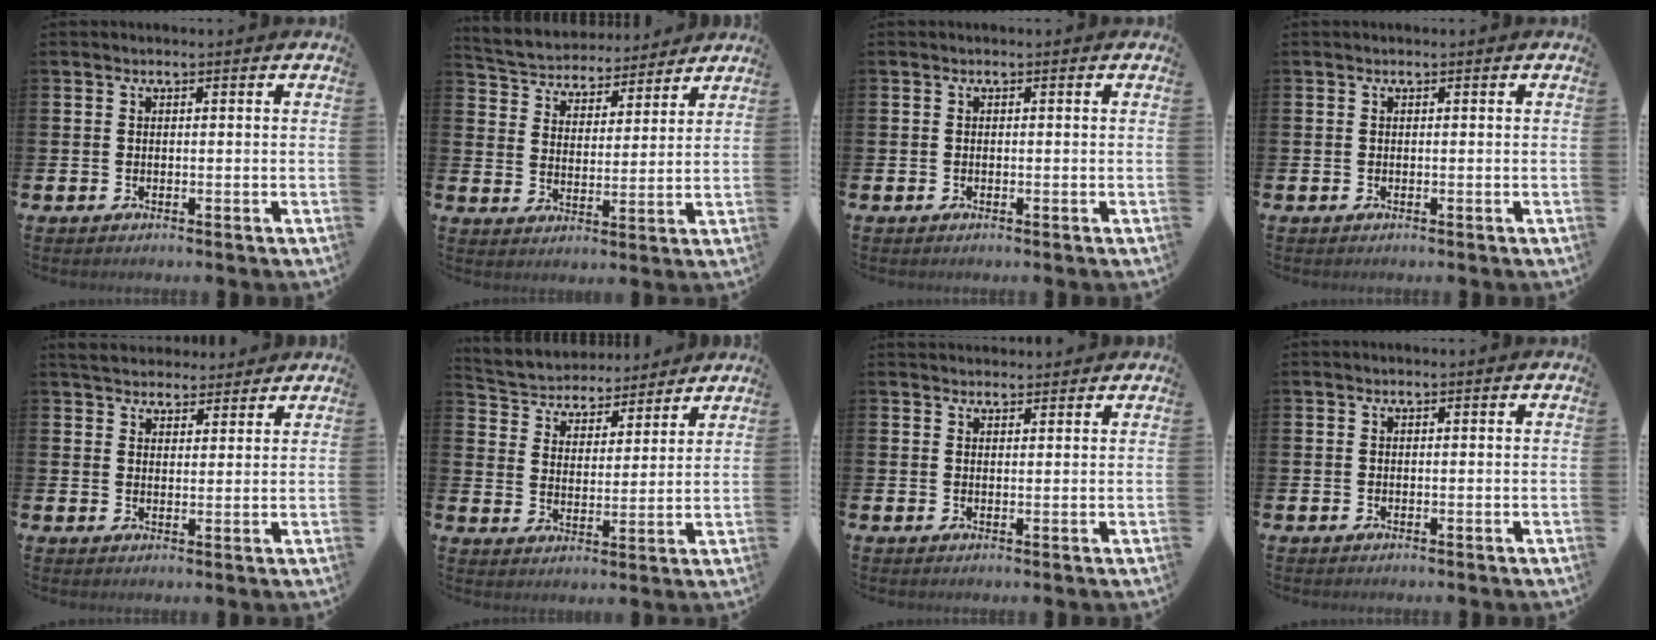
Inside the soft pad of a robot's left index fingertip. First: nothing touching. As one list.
[{"total": 4.5, "force": [4.2, 1.5, -0.3], "torque": [-0.027, -0.036, 0.071]}, {"total": 0.0}, {"total": 0.0}, {"total": 4.6, "force": [4.4, 1.3, 0.2], "torque": [-0.018, -0.019, 0.082]}, {"total": 4.5, "force": [4.2, 1.7, -0.5], "torque": [-0.026, -0.038, 0.069]}, {"total": 1.7, "force": [1.7, 0.4, -0.2], "torque": [0.009, -0.006, 0.029]}, {"total": 0.0}]